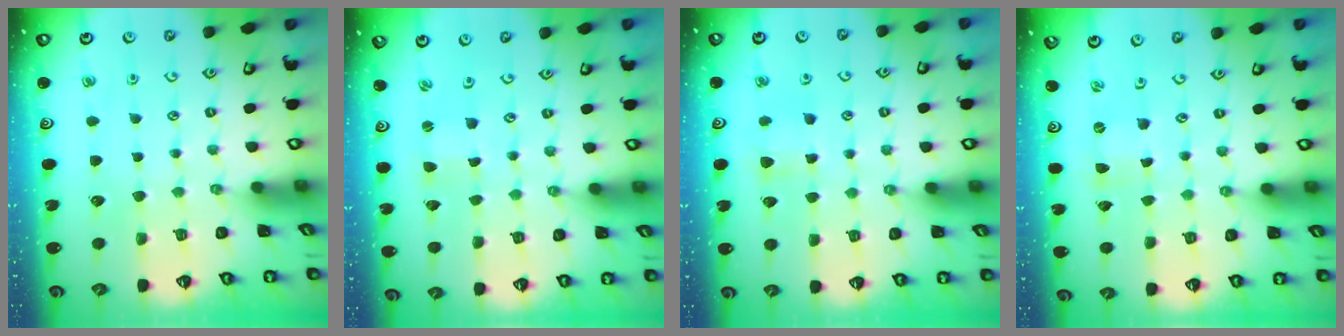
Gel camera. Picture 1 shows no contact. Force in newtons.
{"total": 0.0}
{"total": 4.1, "press": 4.1, "slide": 0.7}
{"total": 0.0}